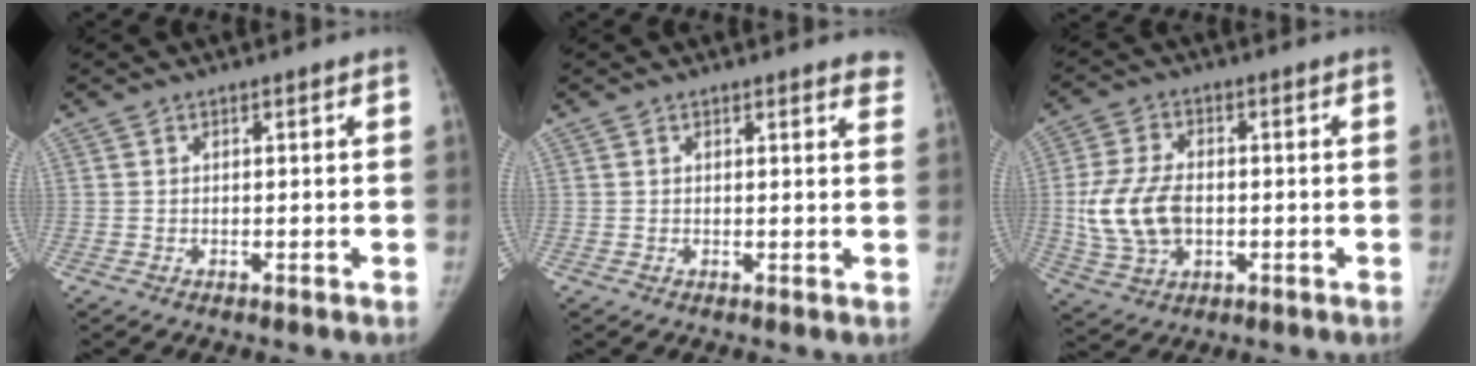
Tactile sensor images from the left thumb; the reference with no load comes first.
{"total": 3.5, "force": [3.2, 1.0, 1.3], "torque": [0.005, -0.013, 0.018]}
{"total": 11.8, "force": [-0.6, 7.7, 8.9], "torque": [-0.174, 0.004, -0.007]}